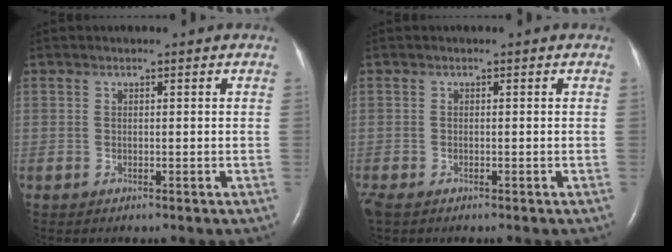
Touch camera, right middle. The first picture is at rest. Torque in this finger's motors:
{"motor_torque": [0.25, -0.23, 0.00, 0.02]}